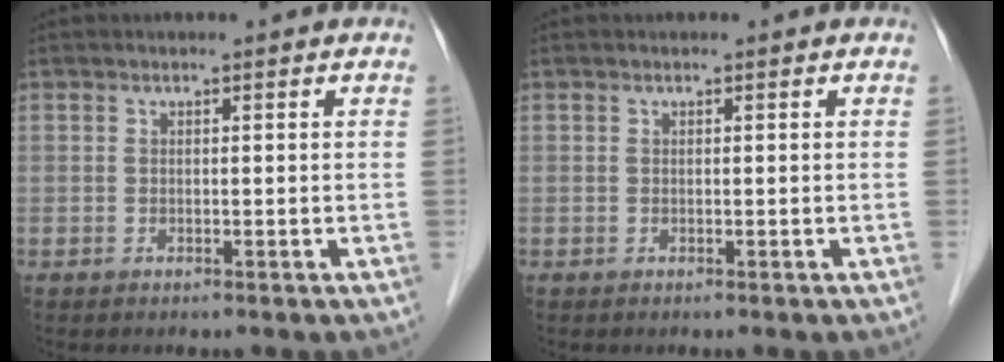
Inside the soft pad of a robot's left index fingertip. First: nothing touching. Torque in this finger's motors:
{"motor_torque": [0.00, 0.00, 0.01, 0.00]}